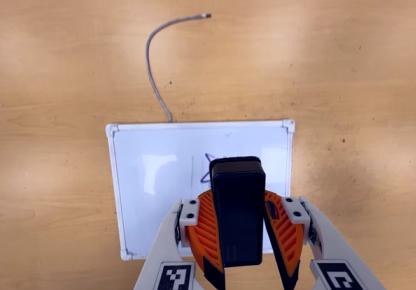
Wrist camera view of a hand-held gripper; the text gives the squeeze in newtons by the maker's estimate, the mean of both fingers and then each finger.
{"total": 9.9, "left": 10.4, "right": 9.4}